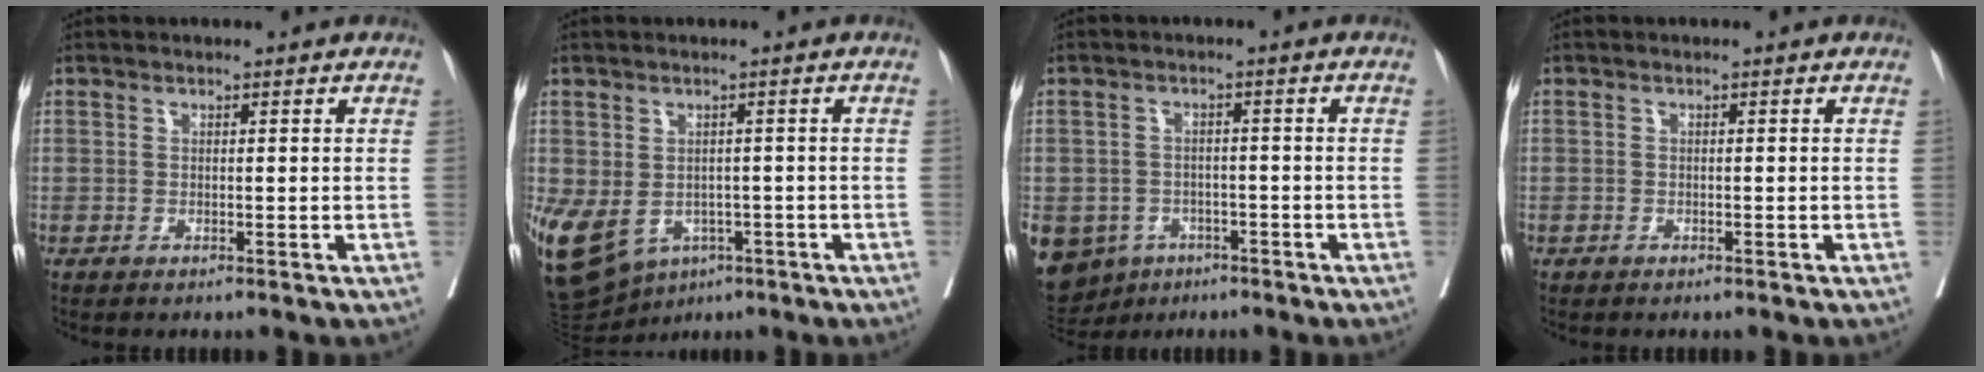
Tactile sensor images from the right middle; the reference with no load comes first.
{"total": 16.2, "force": [-7.0, 11.7, 8.9], "torque": [-0.218, -0.011, -0.091]}
{"total": 13.3, "force": [-6.8, 10.6, 4.3], "torque": [-0.127, 0.000, -0.089]}
{"total": 0.8, "force": [-0.4, 0.7, -0.1], "torque": [-0.004, 0.006, -0.009]}